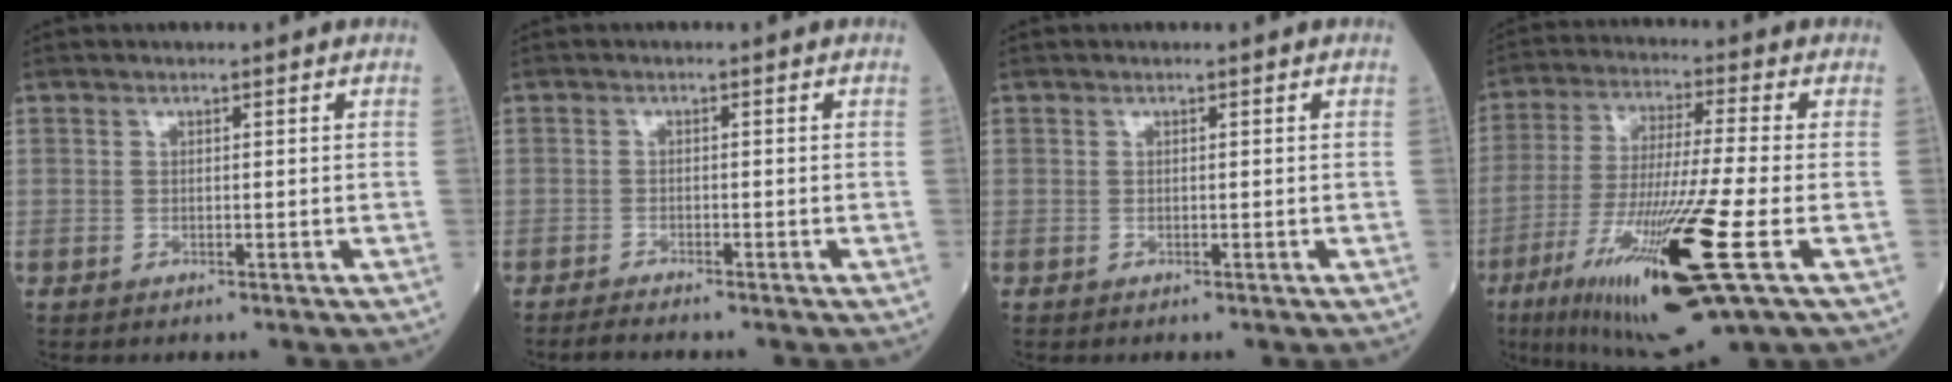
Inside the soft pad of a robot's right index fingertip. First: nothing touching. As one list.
[{"total": 1.8, "force": [-1.8, -0.2, 0.4], "torque": [-0.012, -0.006, -0.034]}, {"total": 0.0}, {"total": 19.6, "force": [-7.7, 0.5, 18.0], "torque": [-0.352, -0.051, -0.138]}]